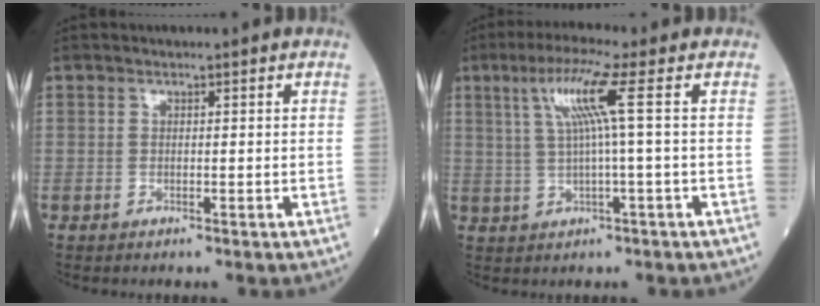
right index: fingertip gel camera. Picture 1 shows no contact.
{"total": 6.8, "force": [1.9, -1.3, 6.4], "torque": [-0.128, 0.015, 0.041]}